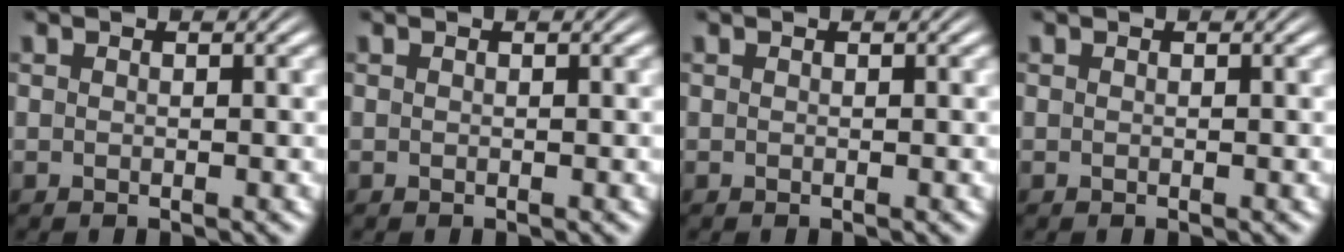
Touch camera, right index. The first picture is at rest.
{"total": 0.0}
{"total": 0.0}
{"total": 0.0}